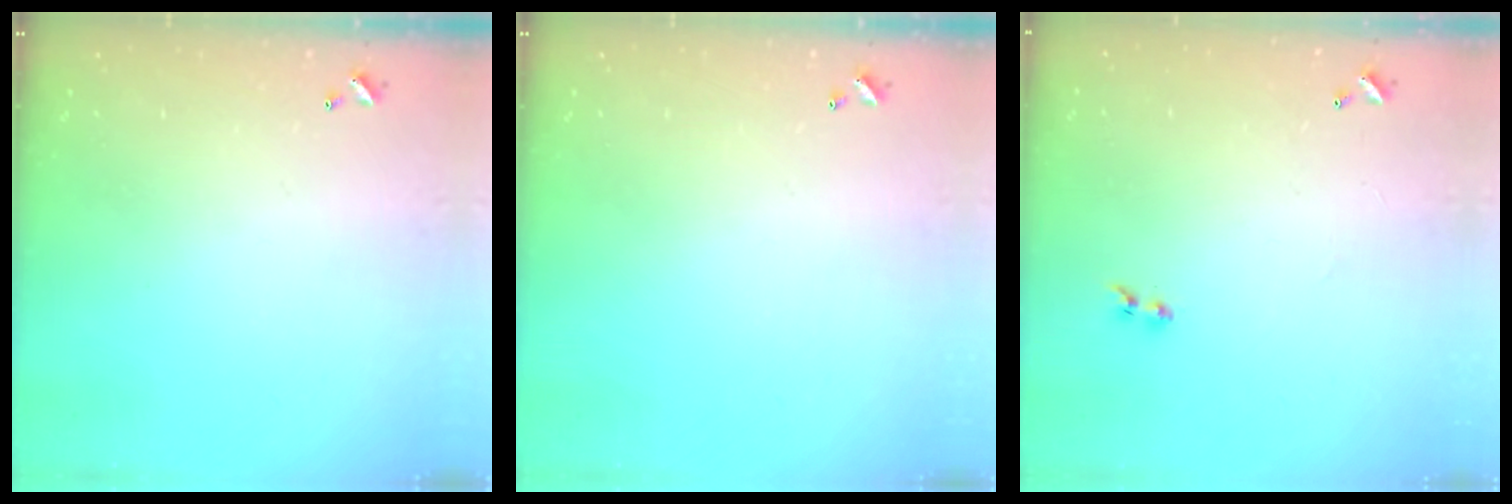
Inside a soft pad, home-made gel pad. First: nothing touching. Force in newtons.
{"total": 0.0}
{"total": 1.3, "press": 1.1, "slide": 0.7}